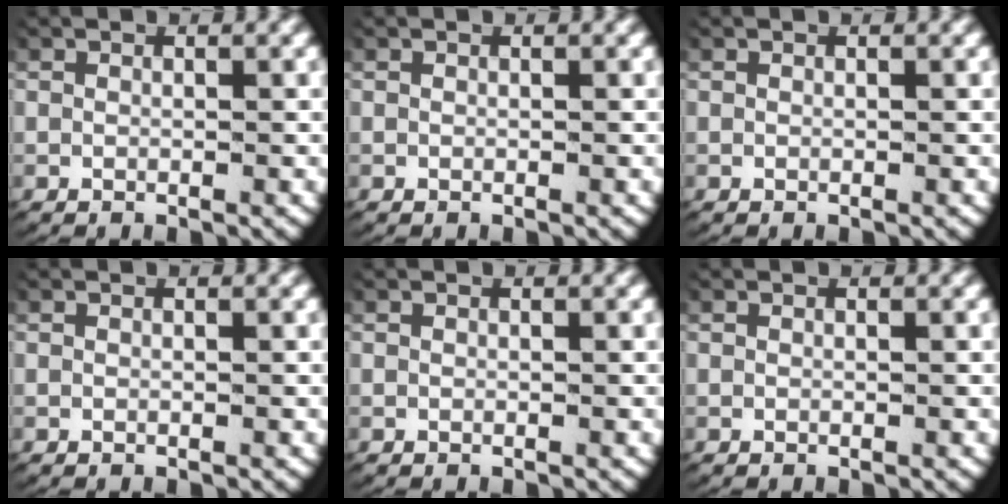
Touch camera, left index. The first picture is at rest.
{"total": 0.0}
{"total": 0.0}
{"total": 0.0}
{"total": 0.0}
{"total": 0.0}